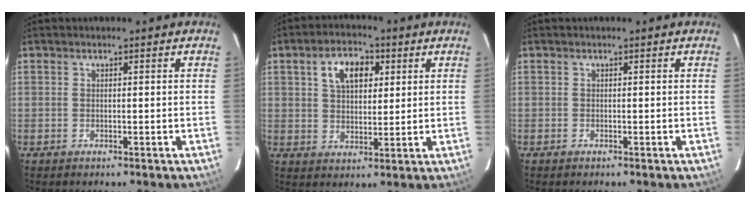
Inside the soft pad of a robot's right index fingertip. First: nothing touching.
{"total": 8.0, "force": [3.1, 4.8, 5.5], "torque": [-0.094, 0.025, 0.057]}
{"total": 0.0}